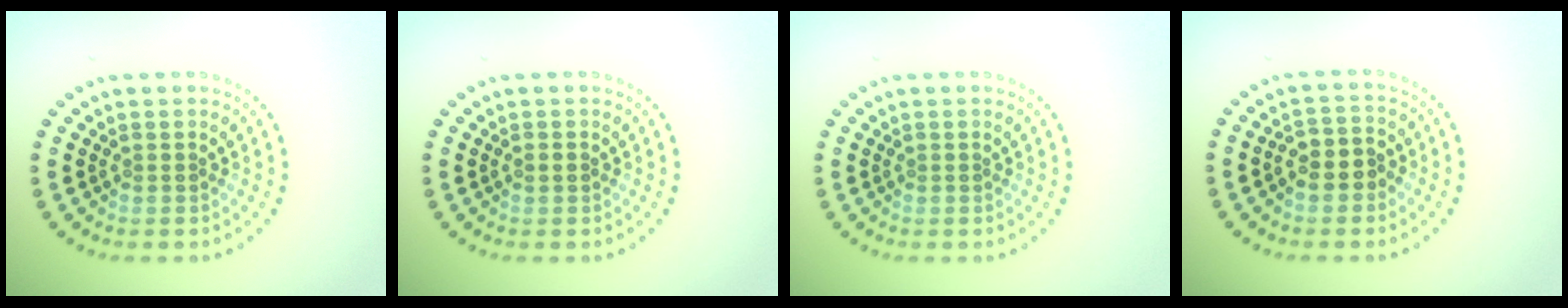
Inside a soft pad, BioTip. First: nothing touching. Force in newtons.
{"total": 0.9, "press": 0.9, "slide": 0.1}
{"total": 0.0}
{"total": 2.7, "press": 2.4, "slide": 1.1}